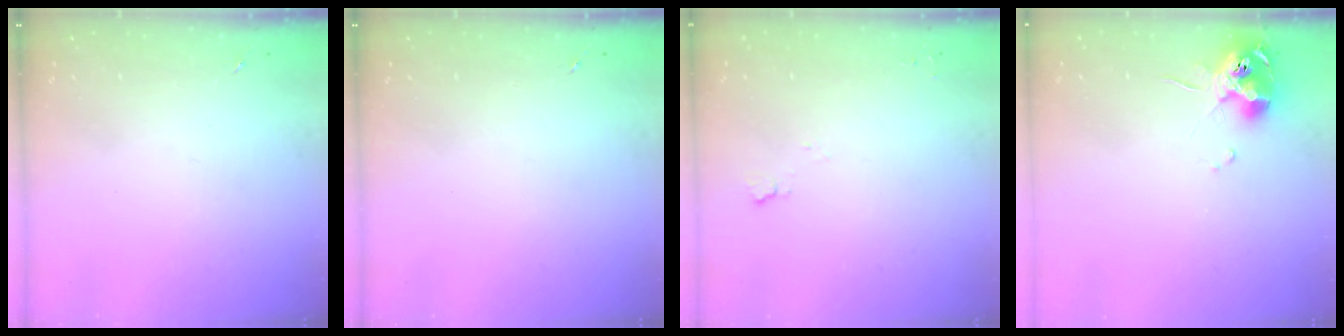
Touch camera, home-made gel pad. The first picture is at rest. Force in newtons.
{"total": 0.0}
{"total": 5.1, "press": 5.1, "slide": 0.6}
{"total": 13.5, "press": 13.5, "slide": 1.2}